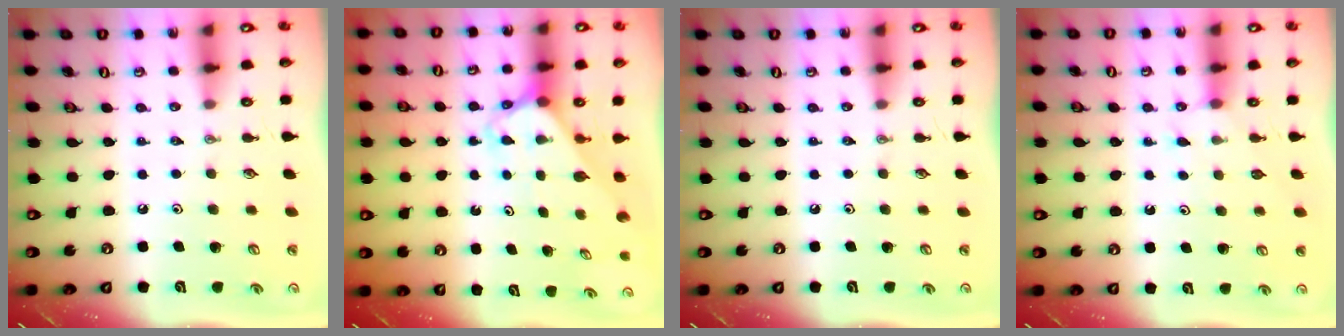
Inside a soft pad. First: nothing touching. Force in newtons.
{"total": 2.6, "press": 2.6, "slide": 0.2}
{"total": 0.0}
{"total": 3.3, "press": 3.3, "slide": 0.4}